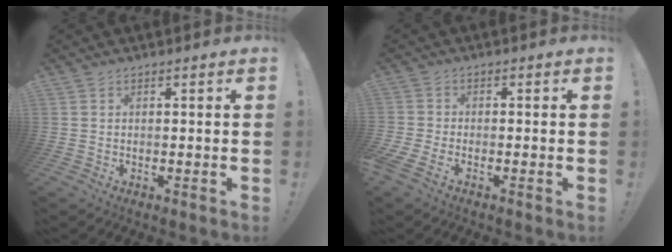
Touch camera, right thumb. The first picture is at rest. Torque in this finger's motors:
{"motor_torque": [1.63, 1.56, 0.34, -0.17, 0.65]}